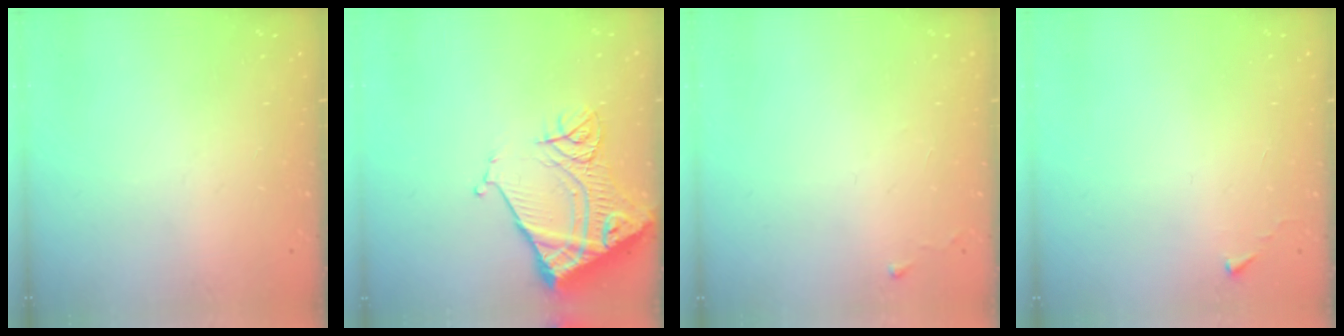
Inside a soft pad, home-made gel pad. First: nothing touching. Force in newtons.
{"total": 15.4, "press": 15.3, "slide": 1.8}
{"total": 3.3, "press": 3.3, "slide": 0.5}
{"total": 2.7, "press": 2.6, "slide": 0.4}